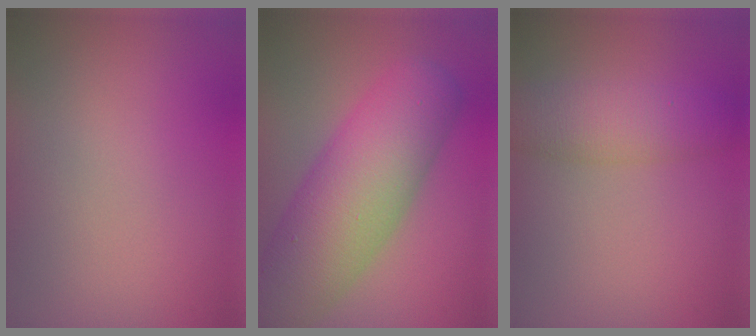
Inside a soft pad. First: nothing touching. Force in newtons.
{"total": 10.2, "press": 10.2, "slide": 0.4}
{"total": 4.4, "press": 4.4, "slide": 0.1}